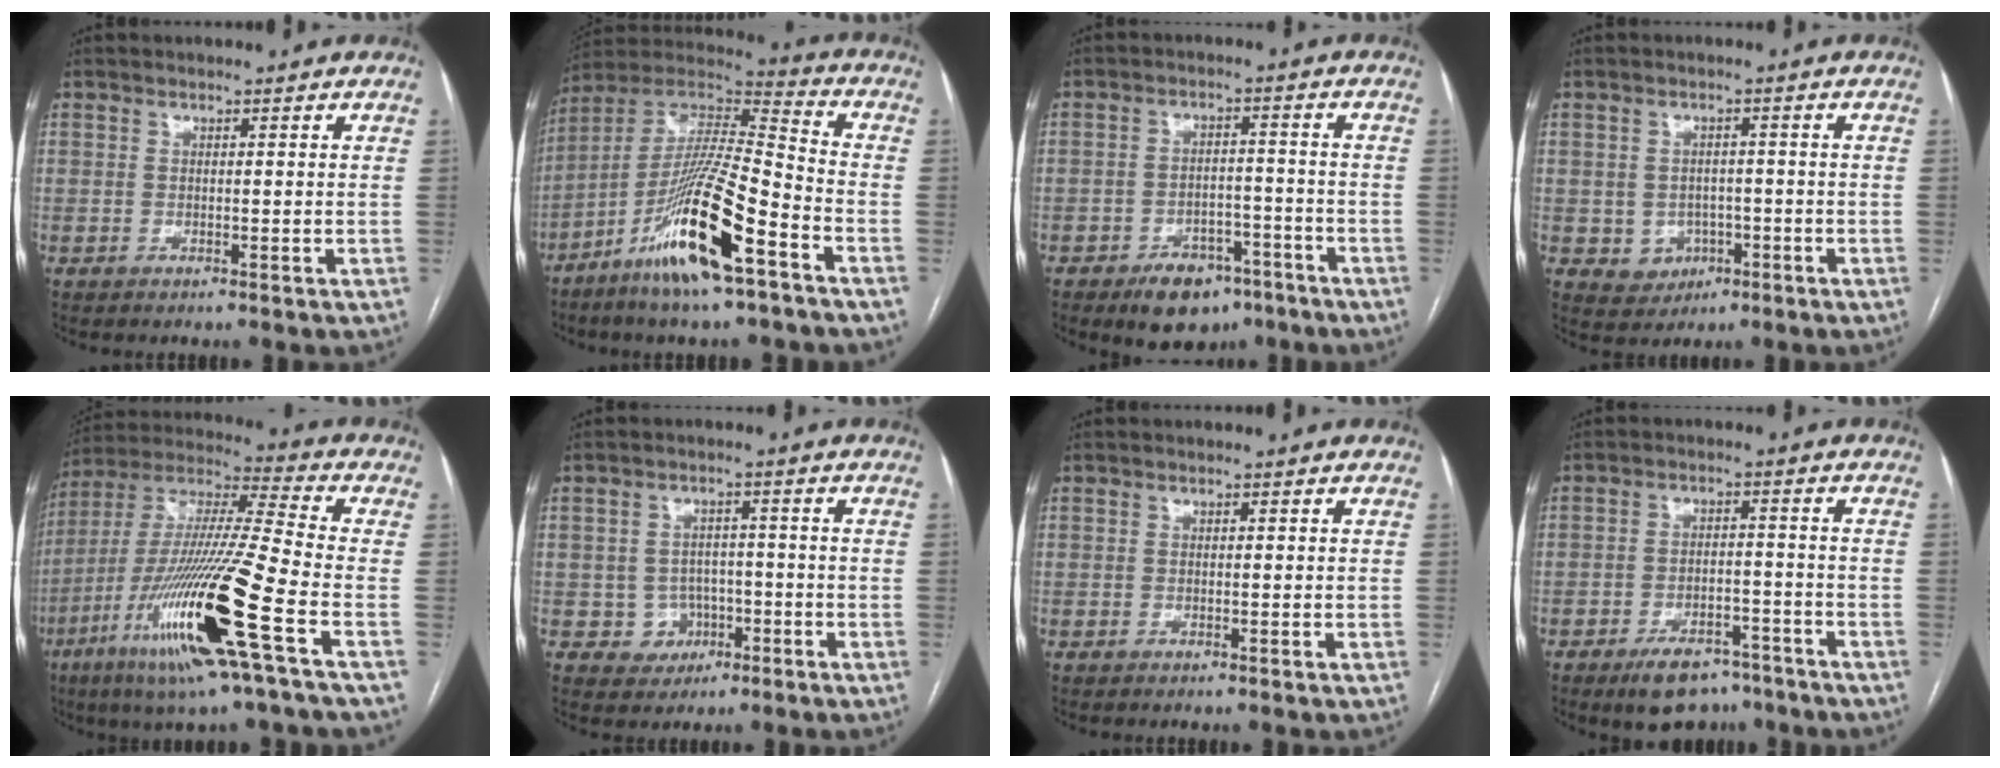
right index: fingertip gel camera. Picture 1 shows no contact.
{"total": 18.2, "force": [-9.4, 1.3, 15.6], "torque": [-0.318, -0.027, -0.176]}
{"total": 8.2, "force": [-5.6, 4.5, 3.9], "torque": [-0.056, 0.008, -0.082]}
{"total": 3.8, "force": [-1.2, 3.5, 0.8], "torque": [-0.003, 0.007, -0.009]}
{"total": 21.9, "force": [-8.9, 0.1, 20.0], "torque": [-0.413, -0.037, -0.173]}
{"total": 4.4, "force": [-1.5, 4.1, 0.5], "torque": [0.005, 0.014, -0.014]}
{"total": 0.0}
{"total": 8.5, "force": [-6.4, 3.8, 4.1], "torque": [-0.064, 0.004, -0.098]}